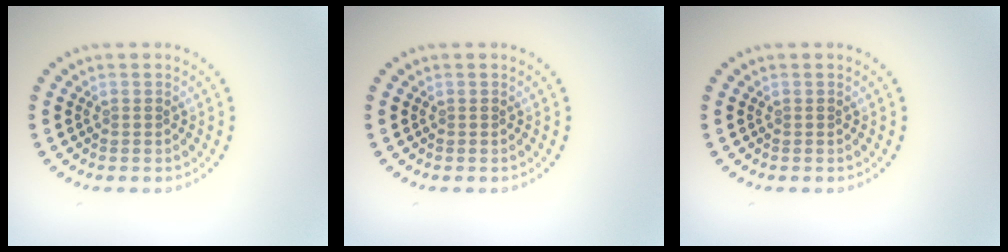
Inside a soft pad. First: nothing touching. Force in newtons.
{"total": 0.0}
{"total": 0.0}